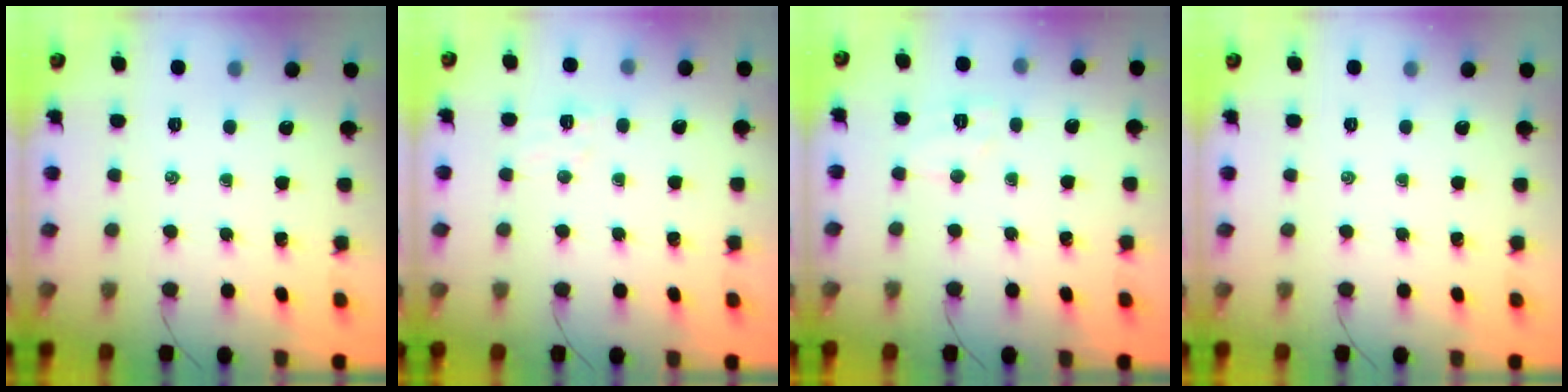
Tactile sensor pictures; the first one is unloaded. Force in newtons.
{"total": 5.7, "press": 5.6, "slide": 0.9}
{"total": 5.8, "press": 5.7, "slide": 1.1}
{"total": 0.0}